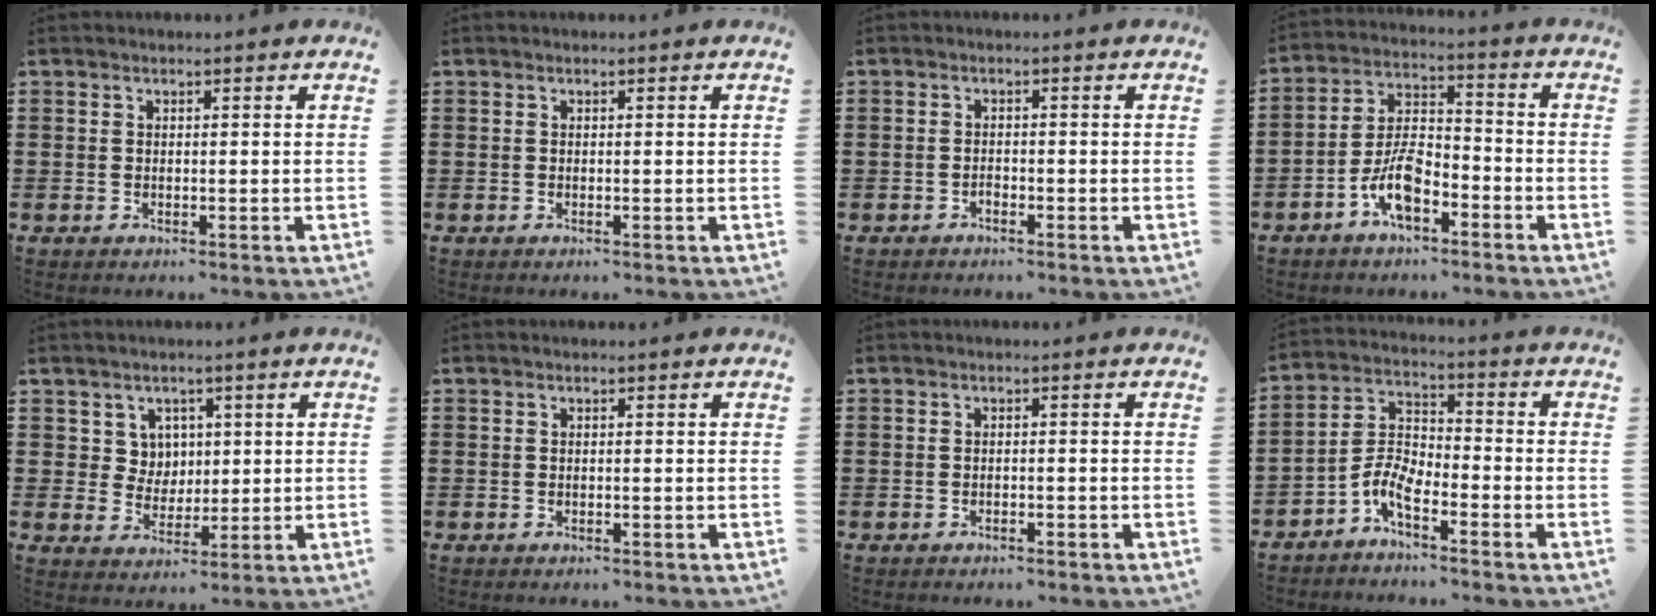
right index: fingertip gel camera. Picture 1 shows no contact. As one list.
[{"total": 0.0}, {"total": 0.8, "force": [-0.7, 0.3, 0.3], "torque": [-0.007, -0.002, -0.013]}, {"total": 7.5, "force": [-4.1, 3.2, 5.4], "torque": [-0.121, 0.005, -0.080]}, {"total": 4.4, "force": [1.7, 4.0, 0.8], "torque": [-0.035, 0.014, 0.031]}, {"total": 0.0}, {"total": 0.6, "force": [-0.6, 0.0, 0.2], "torque": [-0.005, -0.002, -0.012]}, {"total": 5.5, "force": [-3.9, 1.8, 3.5], "torque": [-0.093, -0.006, -0.082]}]